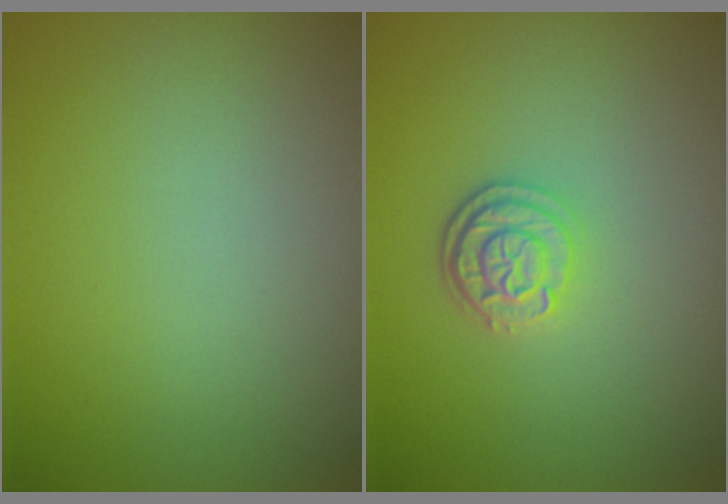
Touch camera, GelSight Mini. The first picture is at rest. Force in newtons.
{"total": 2.5, "press": 2.1, "slide": 1.4}